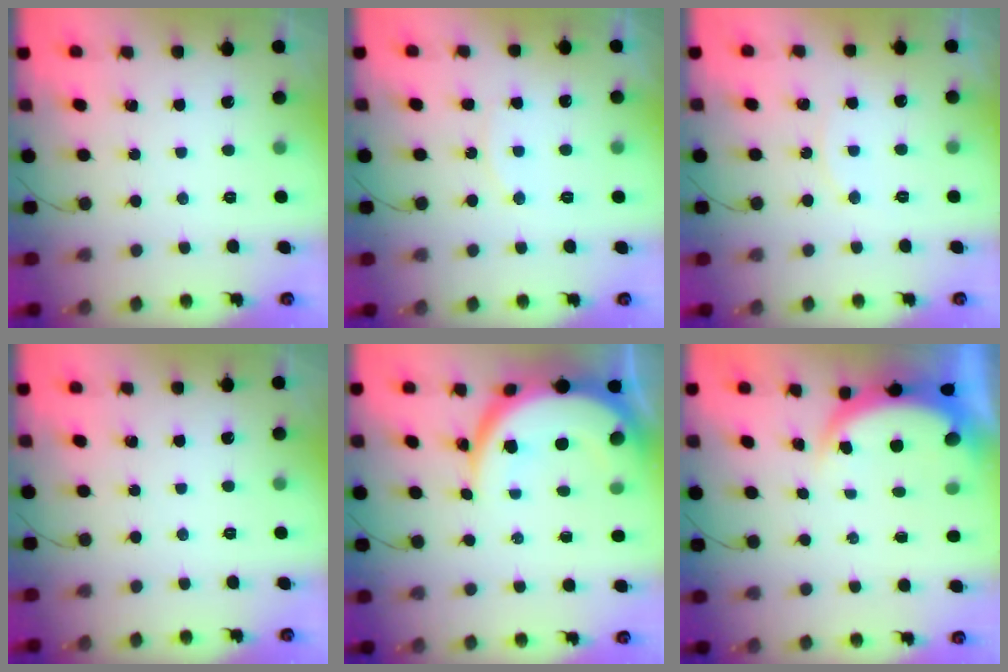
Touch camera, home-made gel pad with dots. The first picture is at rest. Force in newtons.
{"total": 6.3, "press": 6.3, "slide": 0.2}
{"total": 3.8, "press": 3.8, "slide": 0.5}
{"total": 0.0}
{"total": 11.1, "press": 11.1, "slide": 0.8}
{"total": 4.4, "press": 4.3, "slide": 0.8}